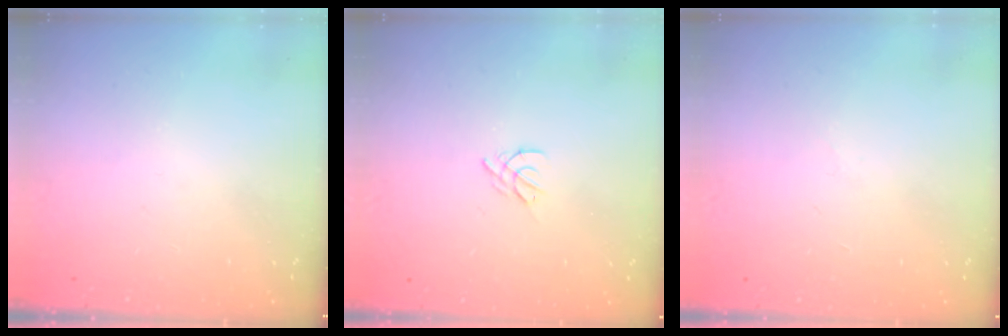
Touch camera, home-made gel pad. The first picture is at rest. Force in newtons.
{"total": 2.5, "press": 2.4, "slide": 0.6}
{"total": 2.0, "press": 1.9, "slide": 0.5}